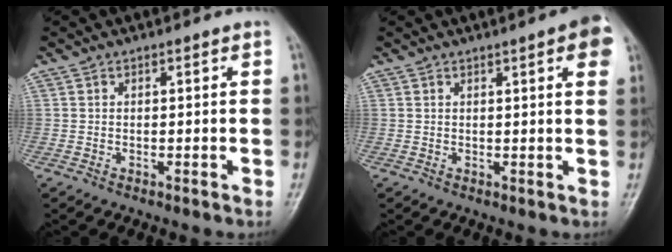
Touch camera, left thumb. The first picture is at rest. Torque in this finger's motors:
{"motor_torque": [1.12, 0.91, 0.79, -0.72, 0.01]}